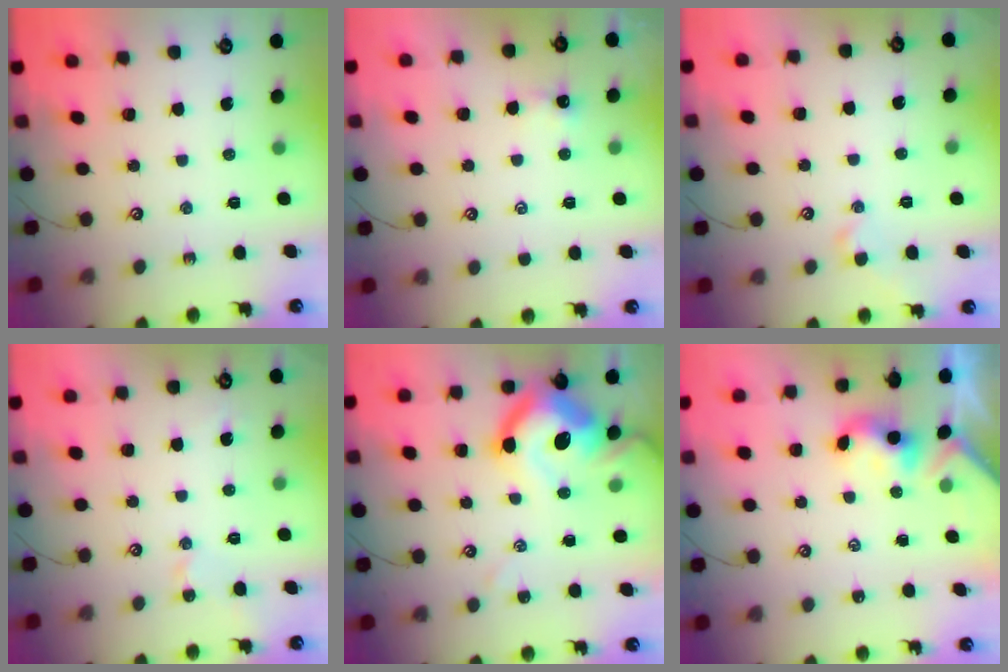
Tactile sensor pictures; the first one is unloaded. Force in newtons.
{"total": 1.6, "press": 1.5, "slide": 0.3}
{"total": 1.2, "press": 1.2, "slide": 0.1}
{"total": 1.9, "press": 1.9, "slide": 0.2}
{"total": 16.5, "press": 16.3, "slide": 2.2}
{"total": 2.1, "press": 2.1, "slide": 0.2}